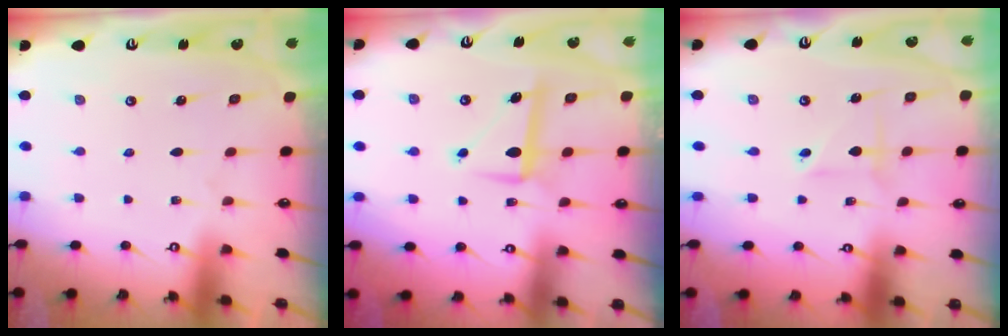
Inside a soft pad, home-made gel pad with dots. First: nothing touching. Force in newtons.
{"total": 8.1, "press": 8.0, "slide": 1.6}
{"total": 2.3, "press": 2.1, "slide": 0.9}